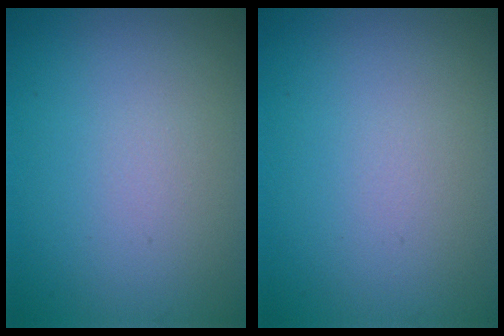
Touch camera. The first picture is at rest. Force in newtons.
{"total": 0.0}